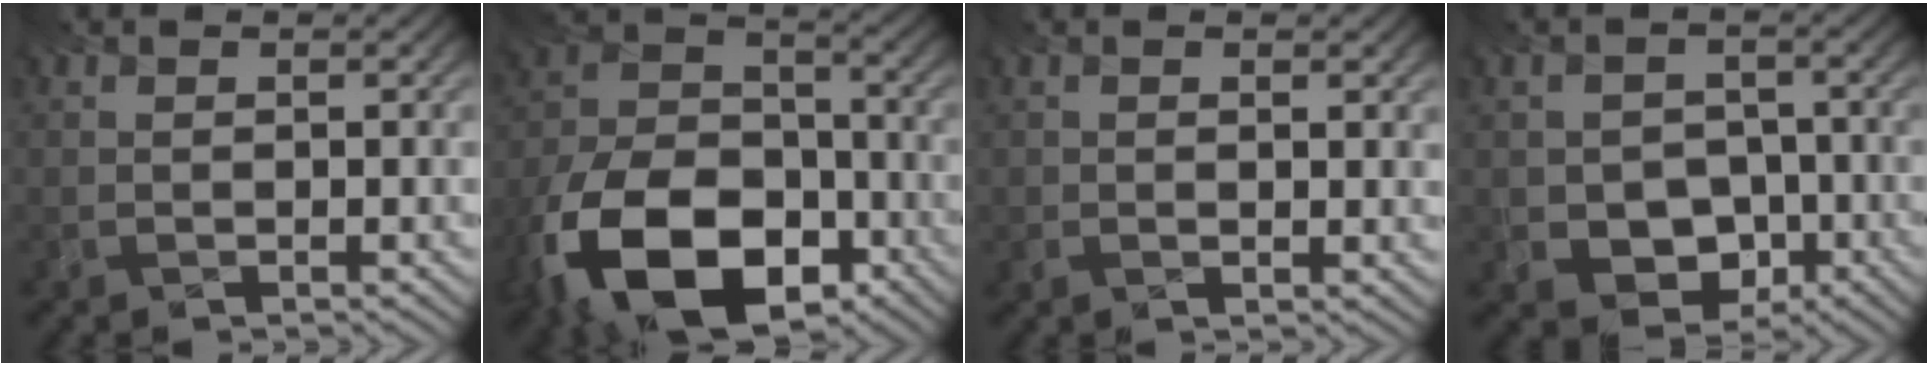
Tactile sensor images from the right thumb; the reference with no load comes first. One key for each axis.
{"total": 18.6, "fx": -10.9, "fy": 10.9, "fz": 10.3, "tx": -0.231, "ty": -0.059, "tz": -0.198}
{"total": 1.3, "fx": 0.8, "fy": 0.2, "fz": 1.0, "tx": -0.014, "ty": 0.001, "tz": 0.008}
{"total": 6.6, "fx": -3.1, "fy": 5.1, "fz": 2.9, "tx": -0.071, "ty": -0.033, "tz": -0.052}